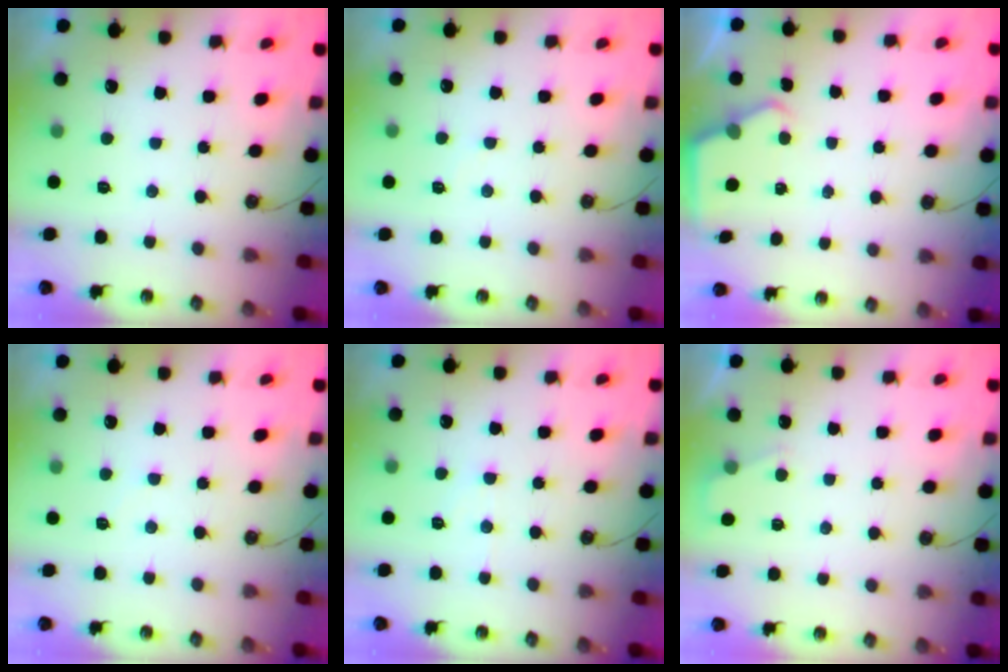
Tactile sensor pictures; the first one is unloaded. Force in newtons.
{"total": 4.2, "press": 4.2, "slide": 0.5}
{"total": 3.0, "press": 2.9, "slide": 0.5}
{"total": 2.2, "press": 2.2, "slide": 0.4}
{"total": 4.9, "press": 4.9, "slide": 0.8}
{"total": 2.4, "press": 2.4, "slide": 0.4}